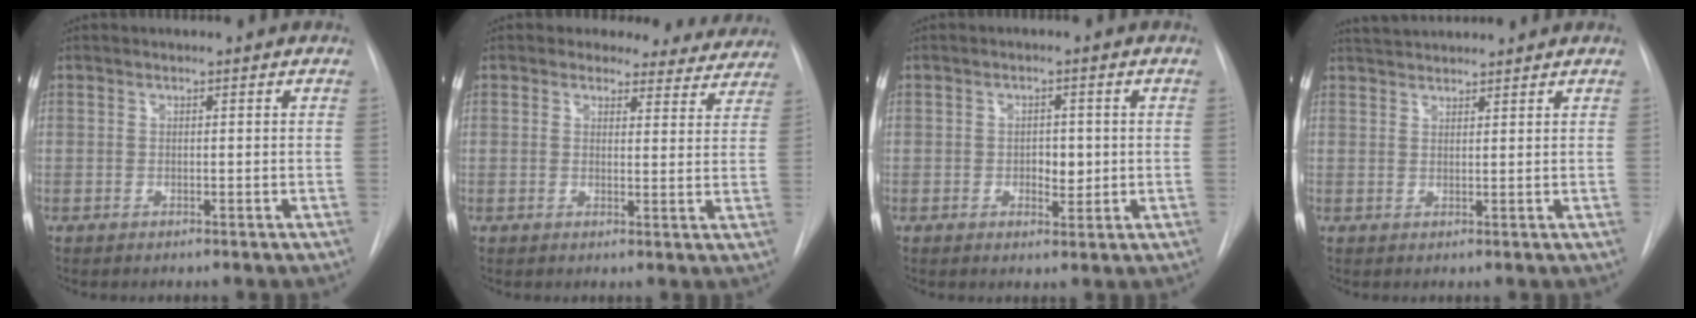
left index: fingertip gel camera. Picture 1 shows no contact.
{"total": 10.2, "force": [9.1, 4.5, 0.2], "torque": [0.037, -0.022, 0.073]}
{"total": 3.0, "force": [-0.7, 1.8, 2.3], "torque": [-0.029, -0.004, -0.007]}
{"total": 4.1, "force": [4.0, 0.3, 1.0], "torque": [-0.021, 0.031, 0.069]}